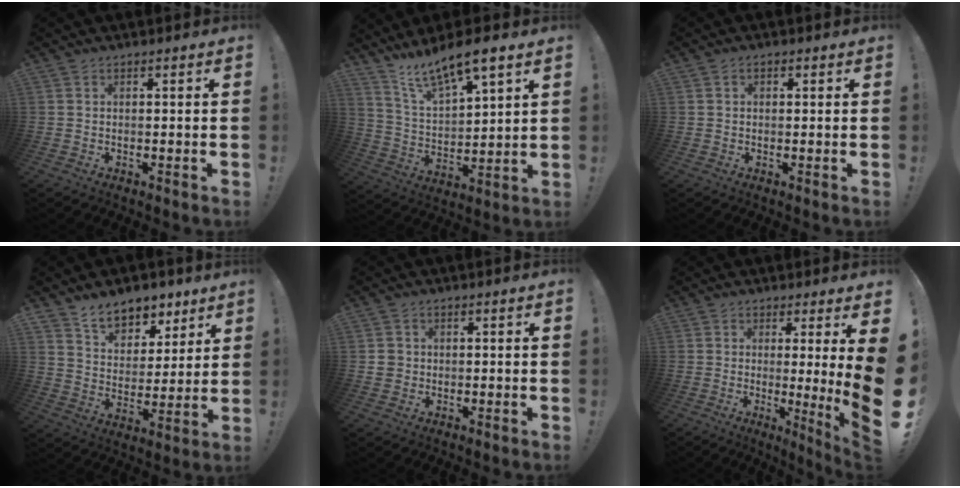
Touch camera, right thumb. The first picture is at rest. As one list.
[{"total": 11.3, "force": [9.5, 2.3, 5.5], "torque": [-0.108, -0.071, 0.169]}, {"total": 1.1, "force": [0.0, 1.0, 0.5], "torque": [-0.001, 0.000, -0.001]}, {"total": 11.2, "force": [8.8, 6.2, 3.1], "torque": [-0.051, -0.064, 0.167]}, {"total": 2.8, "force": [0.2, 2.7, 0.7], "torque": [-0.015, 0.006, 0.005]}, {"total": 9.9, "force": [1.1, -1.1, 9.8], "torque": [-0.124, -0.051, 0.009]}]